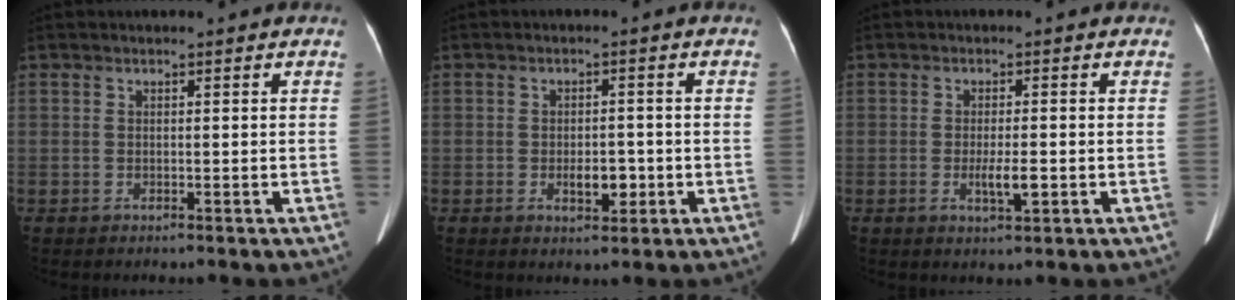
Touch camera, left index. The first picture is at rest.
{"total": 3.8, "force": [-1.1, 1.9, 3.1], "torque": [-0.049, 0.001, -0.012]}
{"total": 3.4, "force": [-0.9, 0.6, 3.2], "torque": [-0.061, -0.003, -0.012]}